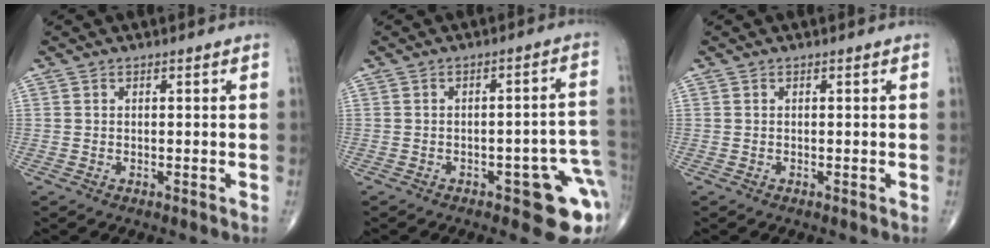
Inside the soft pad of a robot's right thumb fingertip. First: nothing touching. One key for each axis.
{"total": 11.3, "fx": -4.4, "fy": 3.9, "fz": 9.6, "tx": -0.082, "ty": 0.026, "tz": -0.046}
{"total": 0.0}